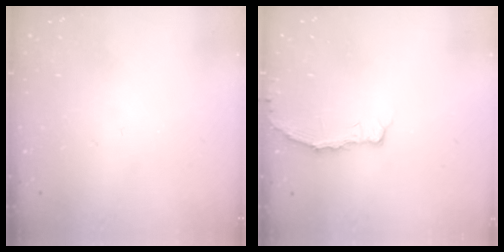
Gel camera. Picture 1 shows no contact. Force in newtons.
{"total": 2.9, "press": 2.9, "slide": 0.5}